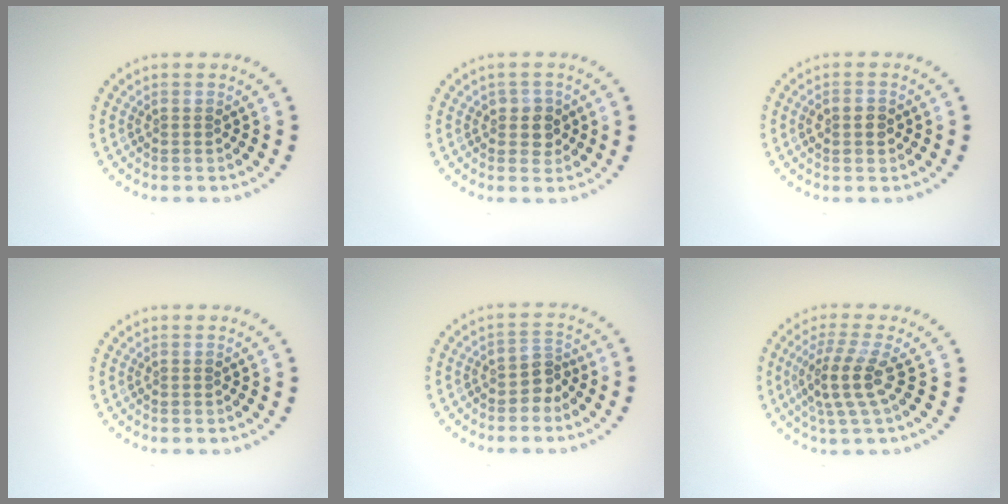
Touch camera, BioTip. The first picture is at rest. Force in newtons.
{"total": 2.0, "press": 1.8, "slide": 0.7}
{"total": 1.5, "press": 1.5, "slide": 0.1}
{"total": 0.0}
{"total": 1.9, "press": 1.5, "slide": 1.2}
{"total": 3.5, "press": 2.8, "slide": 2.1}